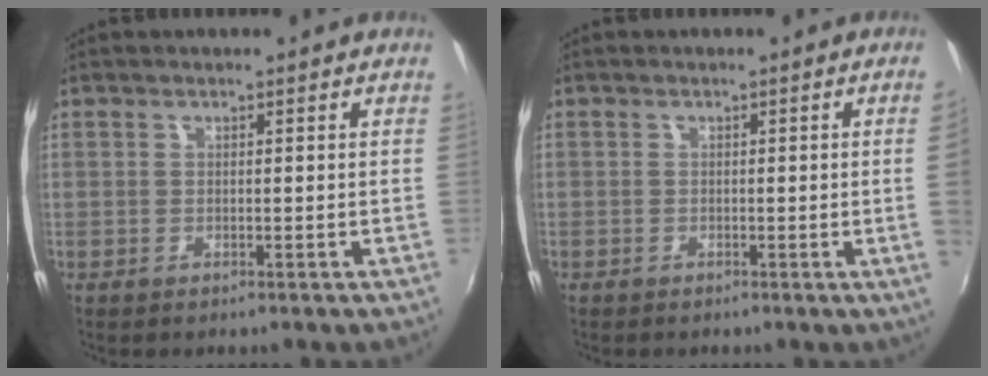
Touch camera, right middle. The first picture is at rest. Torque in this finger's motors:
{"motor_torque": [1.01, -1.13, -0.61, -0.21]}